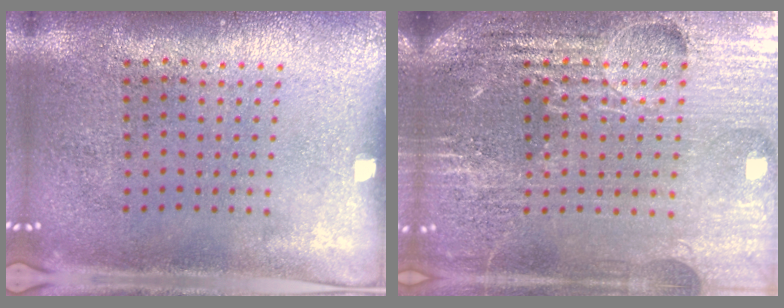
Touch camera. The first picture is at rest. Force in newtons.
{"total": 5.7, "press": 5.2, "slide": 2.3}